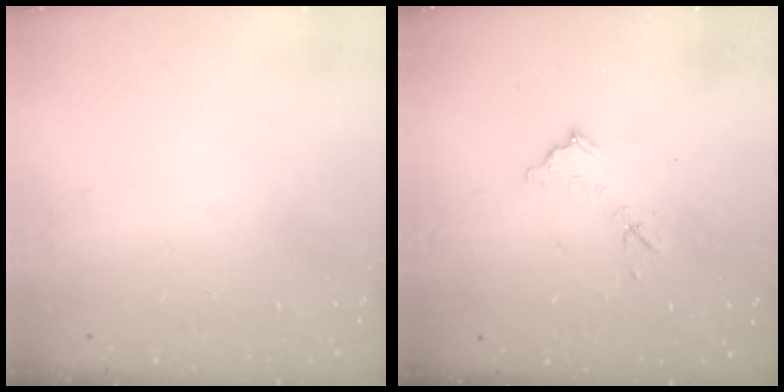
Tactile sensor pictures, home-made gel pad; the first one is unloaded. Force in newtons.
{"total": 8.1, "press": 8.1, "slide": 0.3}